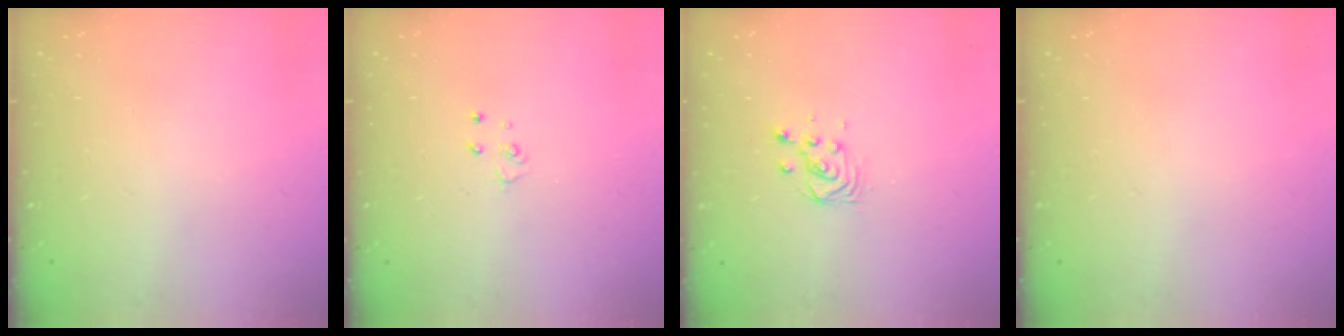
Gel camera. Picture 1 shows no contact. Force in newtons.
{"total": 3.2, "press": 3.2, "slide": 0.3}
{"total": 3.7, "press": 3.7, "slide": 0.3}
{"total": 0.0}